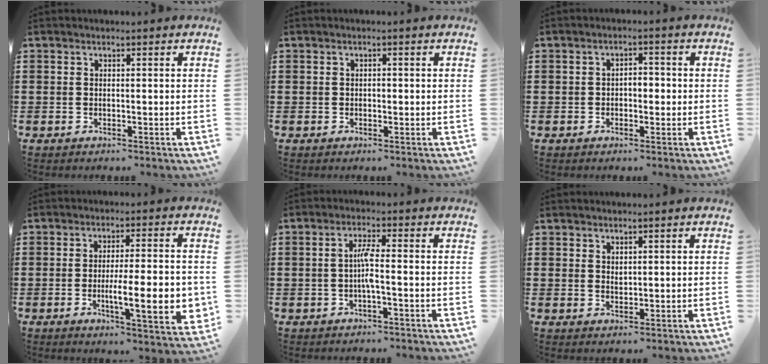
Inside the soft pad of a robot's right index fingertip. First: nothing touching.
{"total": 0.6, "force": [-0.1, 0.4, 0.5], "torque": [-0.011, 0.001, -0.002]}
{"total": 2.4, "force": [-0.5, 1.4, 1.9], "torque": [-0.037, 0.007, -0.014]}
{"total": 10.3, "force": [-2.0, 2.4, 9.8], "torque": [-0.149, -0.008, -0.031]}
{"total": 3.3, "force": [-0.8, 0.2, 3.2], "torque": [-0.069, -0.003, -0.020]}
{"total": 1.1, "force": [1.0, 0.4, 0.2], "torque": [-0.006, 0.002, 0.018]}